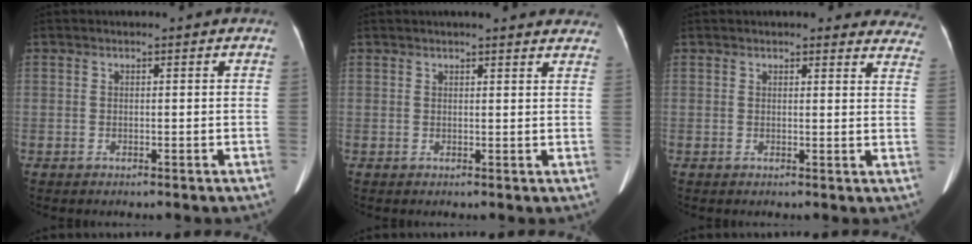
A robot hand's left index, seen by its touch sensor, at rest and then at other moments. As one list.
[{"total": 12.2, "force": [11.1, 2.1, 4.7], "torque": [-0.038, 0.012, 0.112]}, {"total": 13.7, "force": [12.9, 3.1, 3.2], "torque": [0.010, -0.033, 0.109]}]